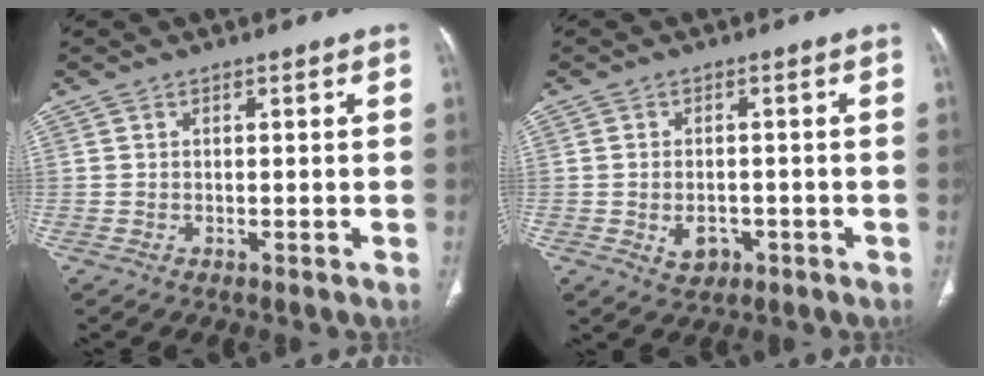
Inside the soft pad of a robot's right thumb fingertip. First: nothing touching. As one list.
[{"total": 4.0, "force": [-1.3, 2.9, 2.4], "torque": [-0.032, 0.007, -0.012]}]